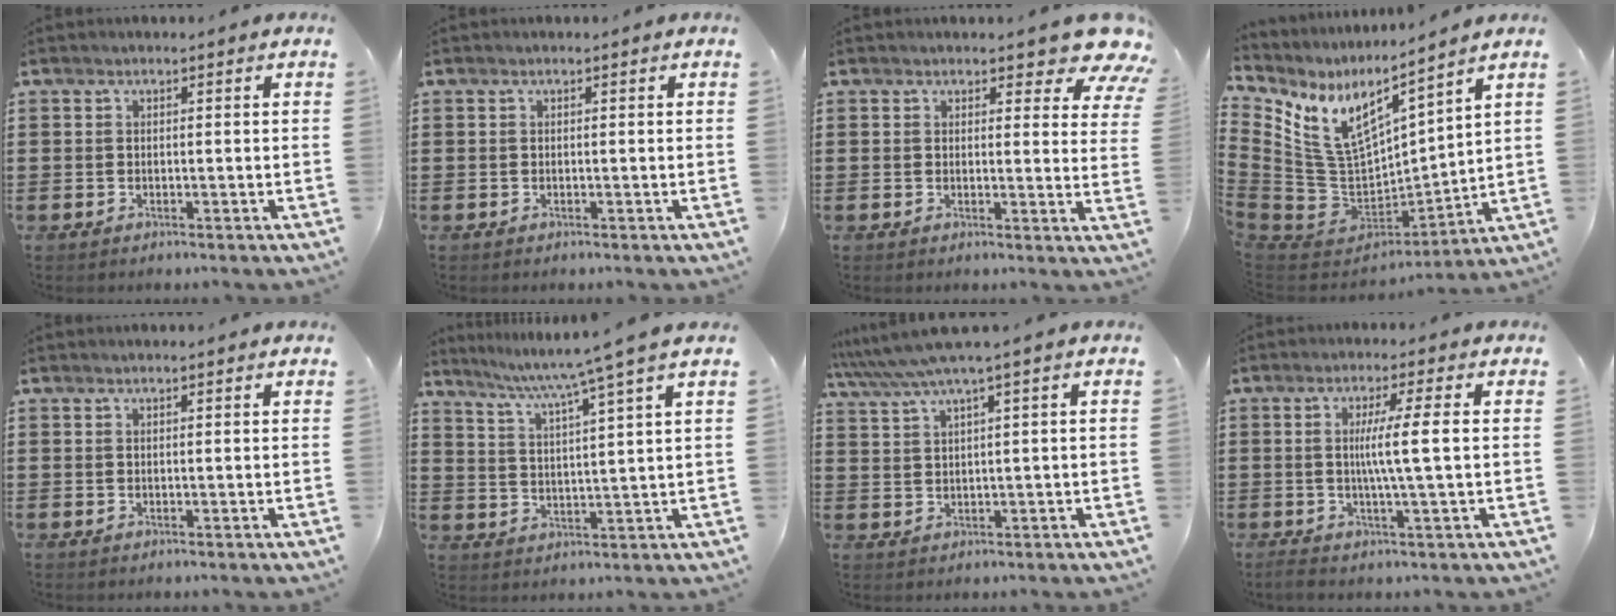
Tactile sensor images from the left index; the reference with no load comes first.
{"total": 0.0}
{"total": 6.0, "force": [4.9, 1.7, 3.1], "torque": [-0.046, -0.023, 0.081]}
{"total": 9.4, "force": [5.3, 4.8, 6.2], "torque": [-0.160, -0.051, 0.097]}
{"total": 0.7, "force": [0.6, 0.0, 0.3], "torque": [-0.007, 0.001, 0.012]}
{"total": 6.1, "force": [4.8, -1.5, 3.5], "torque": [-0.089, -0.033, 0.072]}
{"total": 4.4, "force": [2.9, -0.4, 3.3], "torque": [-0.080, -0.011, 0.046]}
{"total": 6.2, "force": [0.3, -0.7, 6.2], "torque": [-0.116, -0.006, -0.003]}